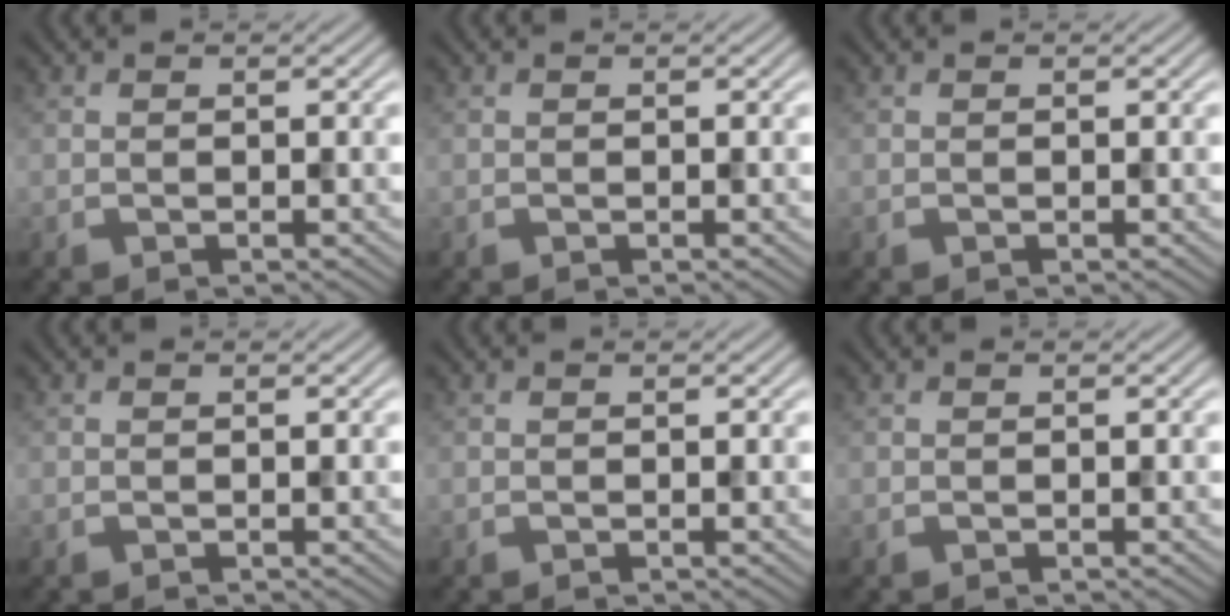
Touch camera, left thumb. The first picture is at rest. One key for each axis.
{"total": 0.0}
{"total": 0.0}
{"total": 0.0}
{"total": 0.0}
{"total": 0.0}